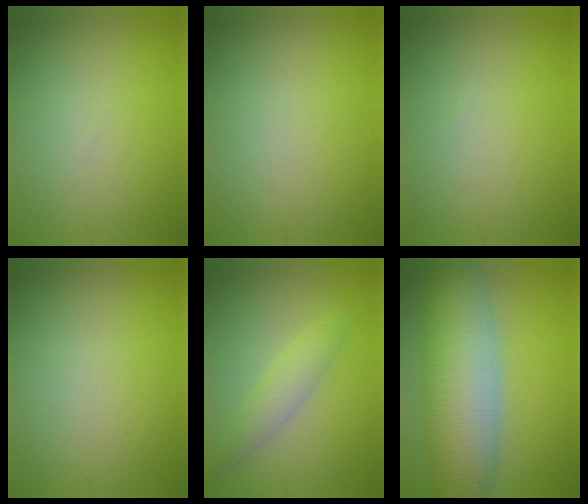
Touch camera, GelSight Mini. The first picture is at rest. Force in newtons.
{"total": 0.0}
{"total": 0.0}
{"total": 0.0}
{"total": 2.4, "press": 2.4, "slide": 0.1}
{"total": 11.3, "press": 11.3, "slide": 0.4}